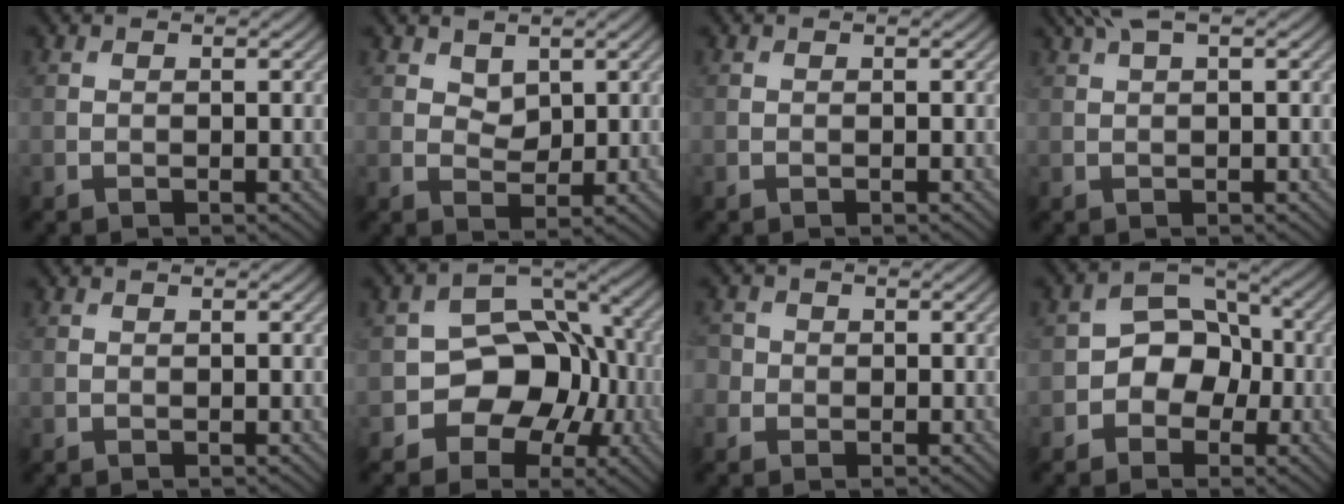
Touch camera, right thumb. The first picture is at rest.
{"total": 2.5, "force": [1.5, 1.6, 1.2], "torque": [-0.026, -0.005, 0.025]}
{"total": 0.0}
{"total": 2.7, "force": [1.4, 0.5, 2.2], "torque": [-0.048, 0.013, 0.030]}
{"total": 0.0}
{"total": 9.3, "force": [-2.8, 7.1, 5.3], "torque": [-0.072, -0.001, -0.061]}
{"total": 2.1, "force": [-0.2, 2.0, 0.5], "torque": [-0.012, 0.004, -0.015]}
{"total": 5.8, "force": [-1.5, 4.5, 3.2], "torque": [-0.031, 0.006, -0.042]}